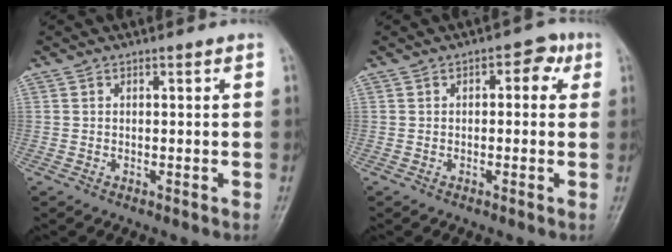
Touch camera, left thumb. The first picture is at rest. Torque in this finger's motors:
{"motor_torque": [-0.12, 0.00, -0.04, 0.34, 0.05]}